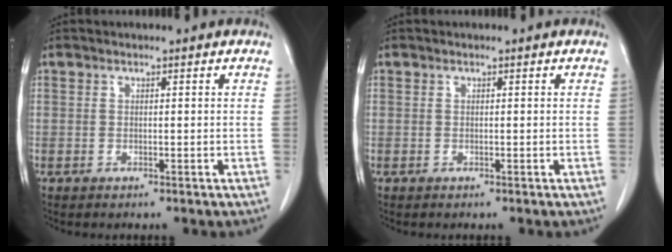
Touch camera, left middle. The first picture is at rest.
{"total": 0.0}